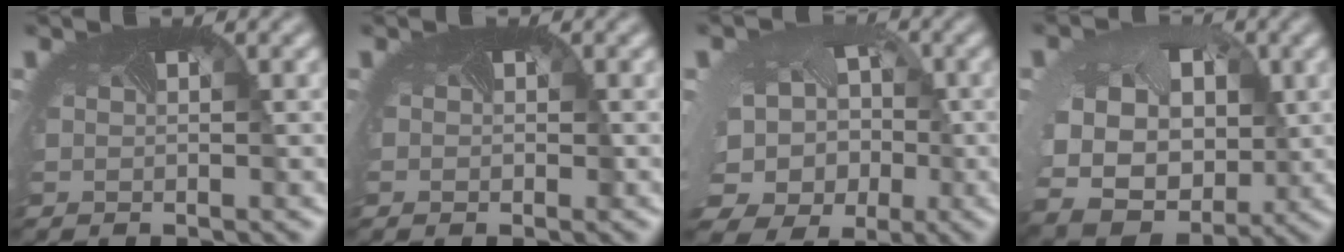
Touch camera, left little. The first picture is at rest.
{"total": 0.0}
{"total": 12.3, "force": [-3.9, 10.3, 5.5], "torque": [-0.137, -0.058, -0.045]}
{"total": 11.9, "force": [0.5, 9.6, 7.0], "torque": [-0.148, -0.033, 0.020]}